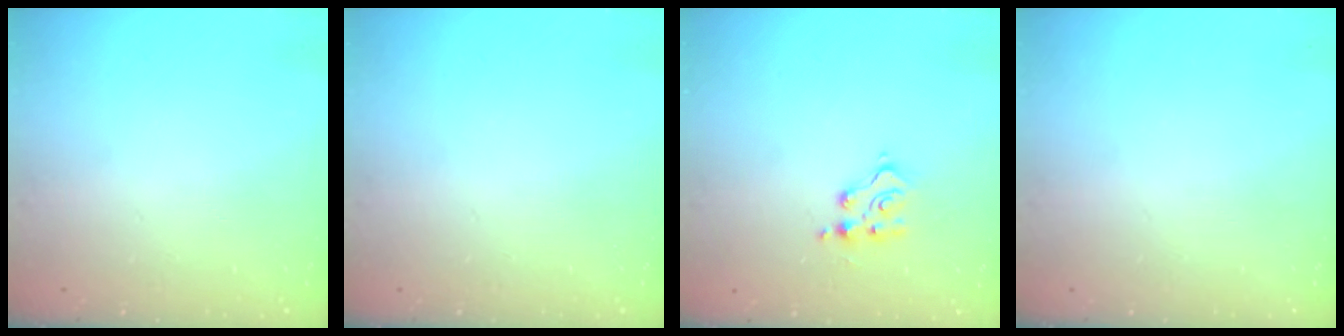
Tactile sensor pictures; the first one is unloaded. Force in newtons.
{"total": 0.0}
{"total": 5.5, "press": 5.5, "slide": 0.1}
{"total": 0.0}